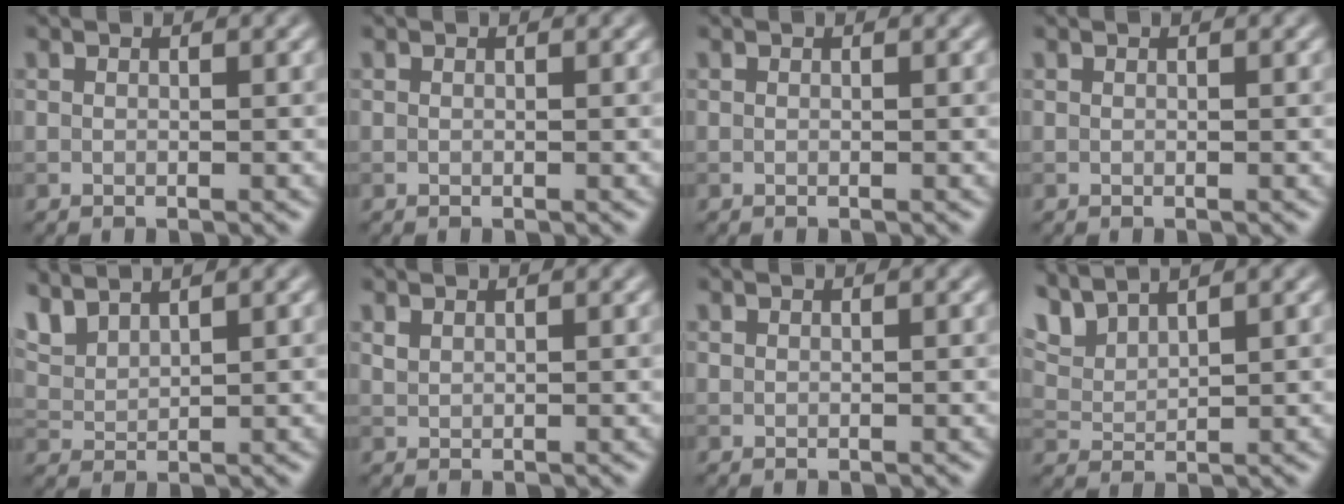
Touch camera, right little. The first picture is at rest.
{"total": 0.0}
{"total": 0.0}
{"total": 0.0}
{"total": 2.5, "force": [2.3, 0.3, 1.0], "torque": [-0.030, 0.009, 0.053]}
{"total": 0.7, "force": [0.5, 0.3, 0.3], "torque": [-0.009, 0.000, 0.014]}
{"total": 0.0}
{"total": 3.3, "force": [3.0, 0.4, 1.4], "torque": [-0.041, 0.010, 0.062]}